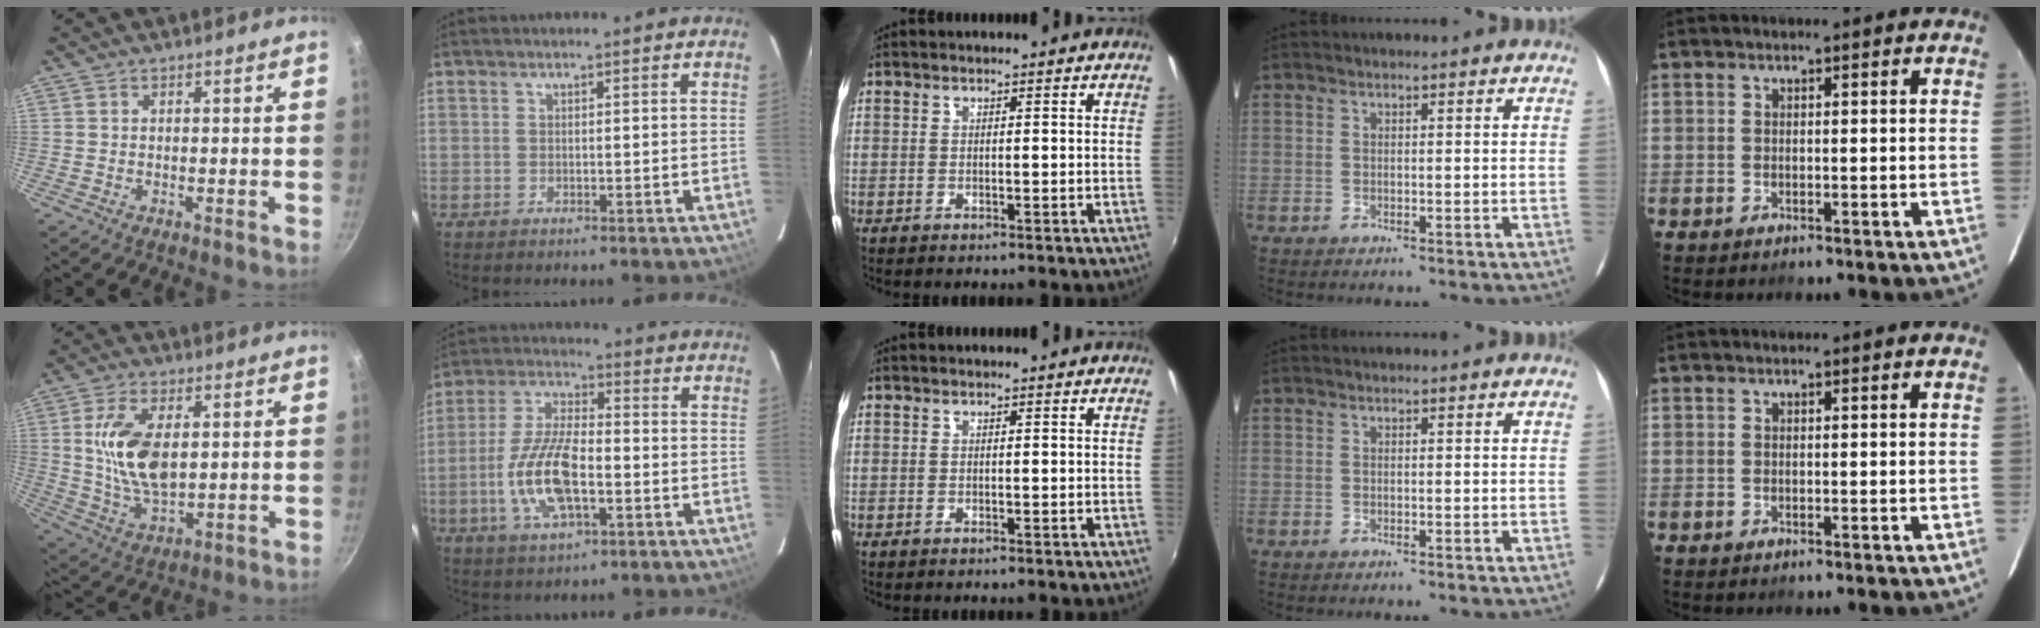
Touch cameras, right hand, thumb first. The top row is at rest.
{"thumb": {"total": 12.9, "force": [2.0, 6.8, 10.8], "torque": [-0.193, -0.009, 0.043]}, "index": {"total": 13.3, "force": [-3.8, 5.1, 11.6], "torque": [-0.246, -0.001, -0.072]}}